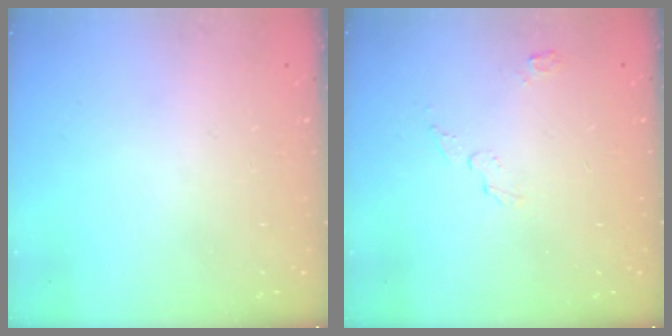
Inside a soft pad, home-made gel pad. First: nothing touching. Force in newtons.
{"total": 3.6, "press": 3.6, "slide": 0.3}